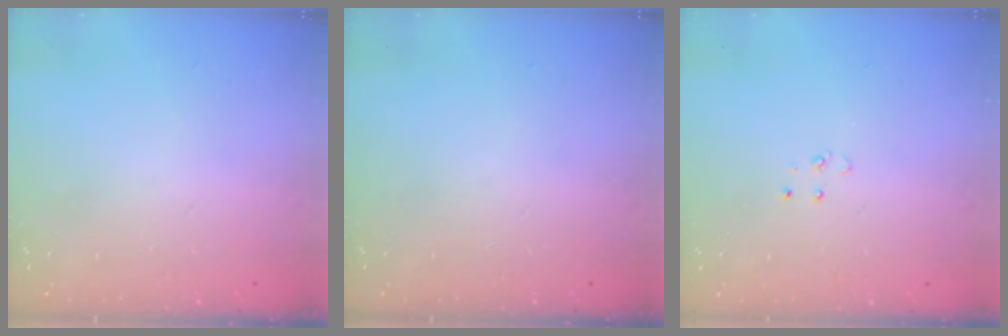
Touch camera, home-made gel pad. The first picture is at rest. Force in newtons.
{"total": 0.0}
{"total": 3.2, "press": 3.2, "slide": 0.4}